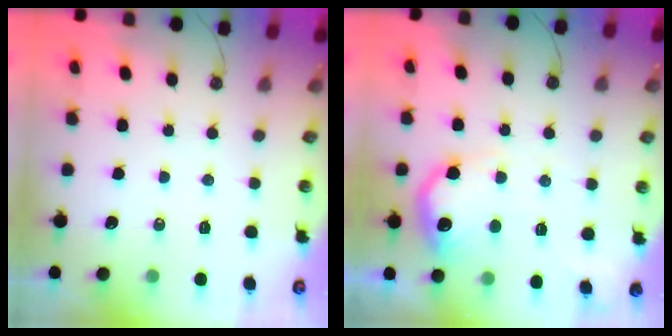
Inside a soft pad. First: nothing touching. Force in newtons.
{"total": 14.8, "press": 14.7, "slide": 0.7}